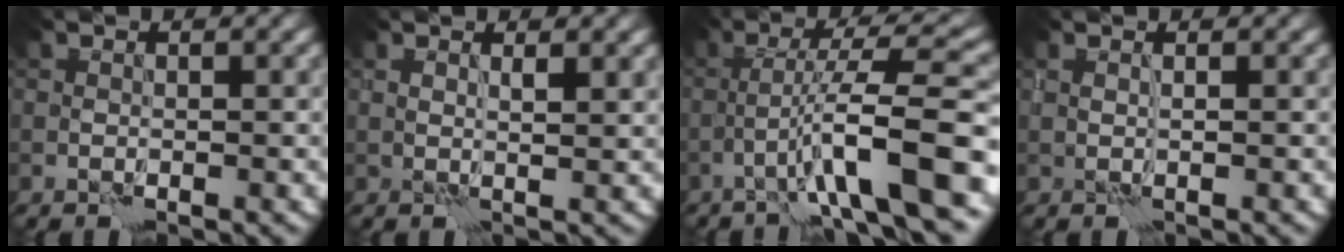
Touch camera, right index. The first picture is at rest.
{"total": 1.6, "force": [1.2, 0.1, 1.0], "torque": [-0.016, -0.006, 0.026]}
{"total": 7.7, "force": [-2.4, 0.6, 7.3], "torque": [-0.122, 0.023, -0.037]}
{"total": 0.7, "force": [0.5, -0.1, 0.4], "torque": [-0.009, -0.008, 0.013]}